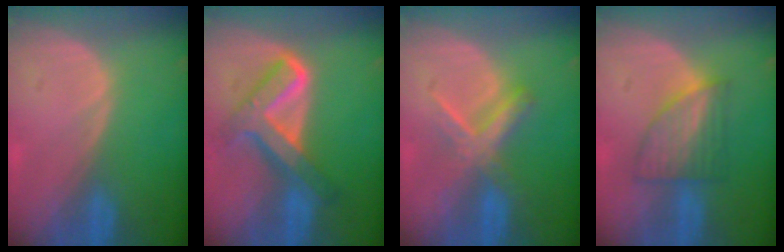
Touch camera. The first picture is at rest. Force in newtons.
{"total": 8.4, "press": 8.4, "slide": 0.6}
{"total": 5.5, "press": 5.5, "slide": 1.0}
{"total": 6.2, "press": 6.0, "slide": 1.5}